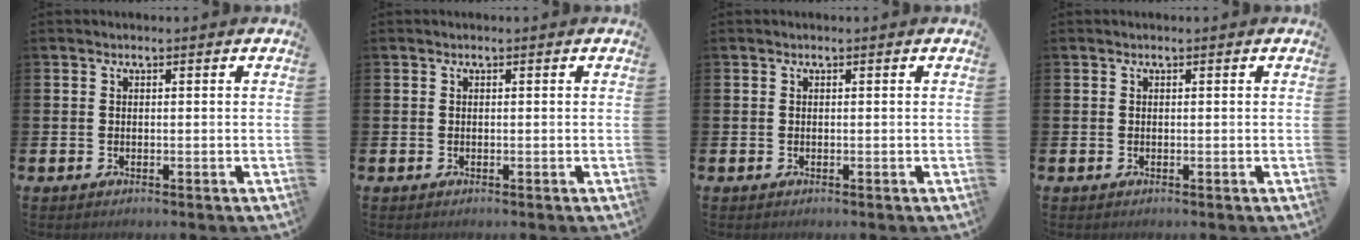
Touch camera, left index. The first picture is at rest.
{"total": 0.0}
{"total": 0.0}
{"total": 0.0}